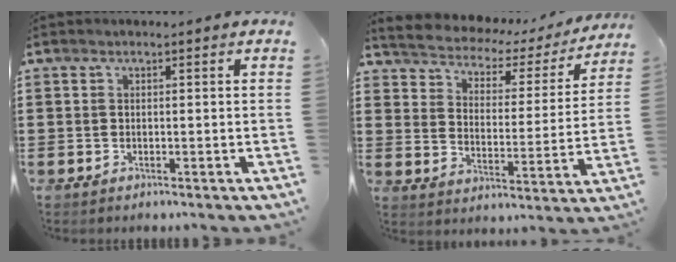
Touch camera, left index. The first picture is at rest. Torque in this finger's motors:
{"motor_torque": [2.14, 0.00, 0.35, -0.01]}